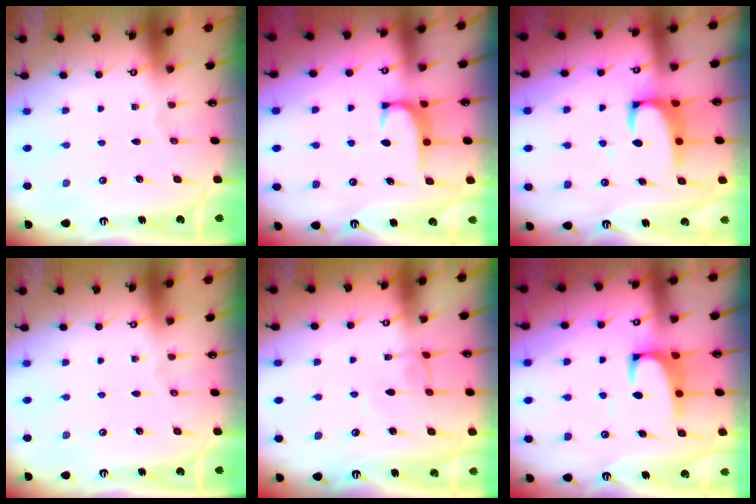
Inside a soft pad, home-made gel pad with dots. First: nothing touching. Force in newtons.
{"total": 1.9, "press": 1.8, "slide": 0.5}
{"total": 2.8, "press": 2.4, "slide": 1.4}
{"total": 0.0}
{"total": 2.6, "press": 2.6, "slide": 0.1}
{"total": 2.2, "press": 2.0, "slide": 0.9}